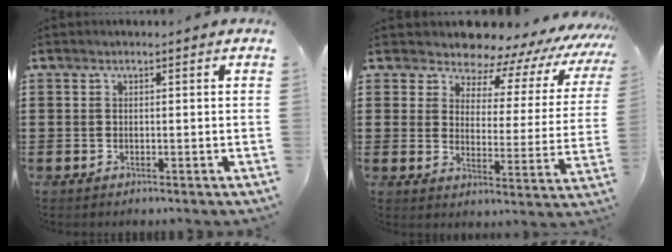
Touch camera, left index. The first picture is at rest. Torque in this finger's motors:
{"motor_torque": [2.14, 0.00, 0.38, 0.00]}